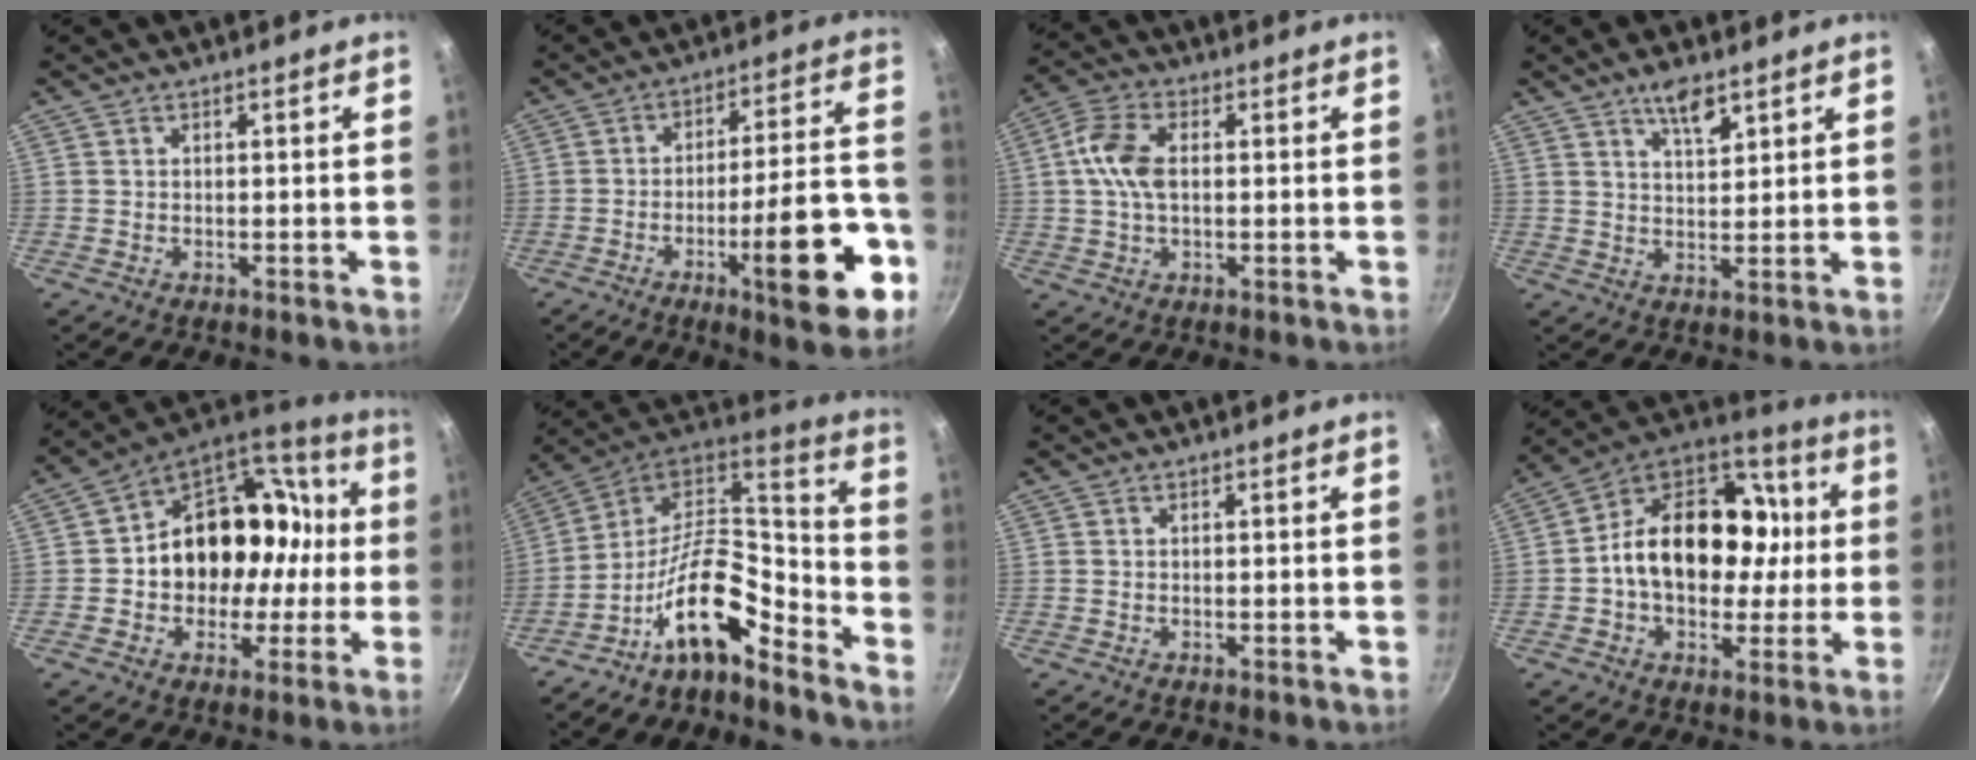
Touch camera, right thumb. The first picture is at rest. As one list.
[{"total": 18.7, "force": [-7.7, 4.7, 16.4], "torque": [-0.205, 0.044, -0.111]}, {"total": 7.8, "force": [0.7, 4.5, 6.3], "torque": [-0.127, 0.018, 0.006]}, {"total": 5.6, "force": [3.6, 2.1, 3.8], "torque": [-0.060, -0.019, 0.062]}, {"total": 21.5, "force": [-0.1, 17.1, 13.0], "torque": [-0.160, 0.060, -0.001]}, {"total": 16.4, "force": [-9.8, 7.0, 11.1], "torque": [-0.181, 0.098, -0.193]}, {"total": 0.0}, {"total": 22.1, "force": [0.3, 16.2, 15.0], "torque": [-0.209, 0.039, -0.012]}]